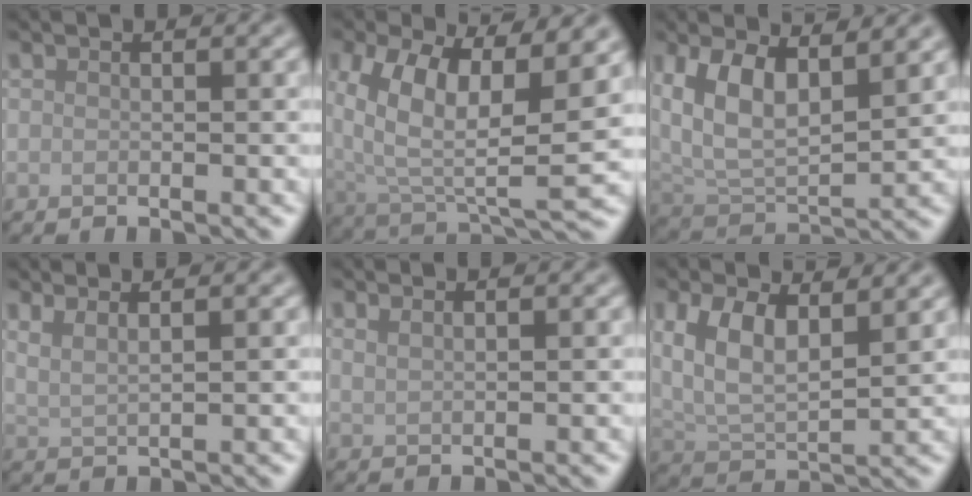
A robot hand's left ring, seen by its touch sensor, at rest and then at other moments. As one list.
[{"total": 11.9, "force": [3.6, 5.2, 10.0], "torque": [-0.188, -0.016, 0.069]}, {"total": 8.6, "force": [3.5, 4.3, 6.5], "torque": [-0.120, 0.001, 0.057]}, {"total": 3.1, "force": [2.1, 1.0, 2.0], "torque": [-0.022, 0.006, 0.019]}, {"total": 1.5, "force": [1.1, 0.5, 0.8], "torque": [-0.009, 0.000, 0.014]}, {"total": 7.1, "force": [3.2, 3.5, 5.2], "torque": [-0.104, 0.001, 0.055]}]